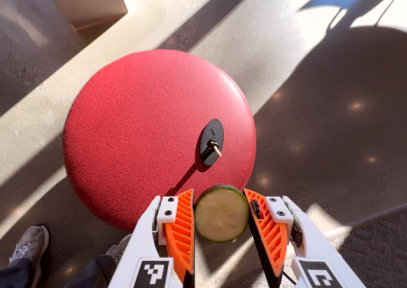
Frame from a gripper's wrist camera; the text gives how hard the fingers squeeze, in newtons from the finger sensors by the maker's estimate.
{"total": 10.1, "left": 10.1, "right": 10.0}